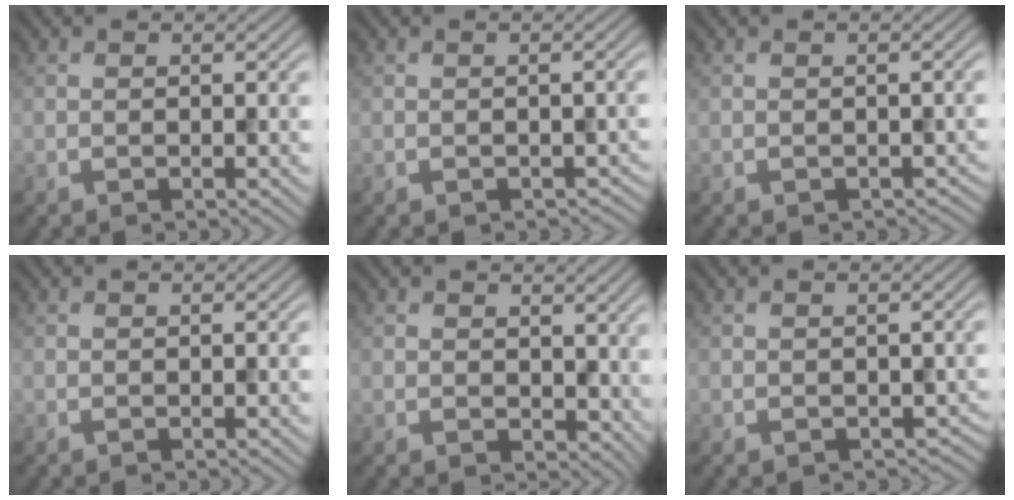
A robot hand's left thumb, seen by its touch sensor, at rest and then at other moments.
{"total": 1.2, "force": [-0.6, 0.9, 0.6], "torque": [-0.014, -0.011, -0.007]}
{"total": 1.1, "force": [-0.5, 0.8, 0.5], "torque": [-0.013, -0.011, -0.007]}
{"total": 0.0}
{"total": 4.0, "force": [1.3, 2.9, 2.5], "torque": [-0.049, -0.011, 0.026]}
{"total": 2.0, "force": [-0.5, 1.6, 1.0], "torque": [-0.023, -0.015, -0.006]}